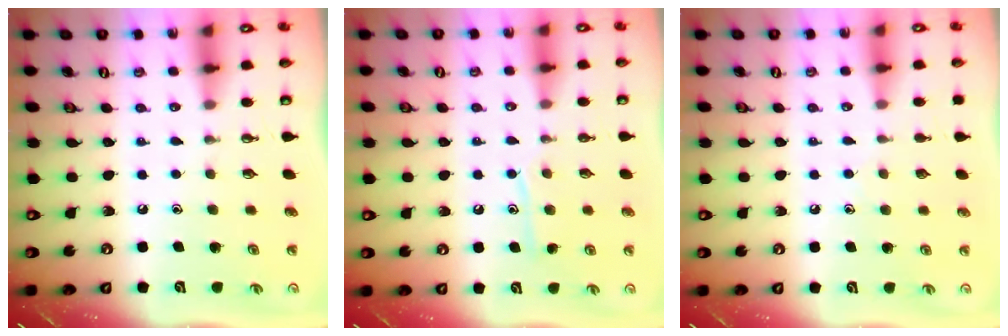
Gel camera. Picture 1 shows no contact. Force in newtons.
{"total": 7.7, "press": 7.6, "slide": 0.6}
{"total": 5.1, "press": 5.0, "slide": 0.6}